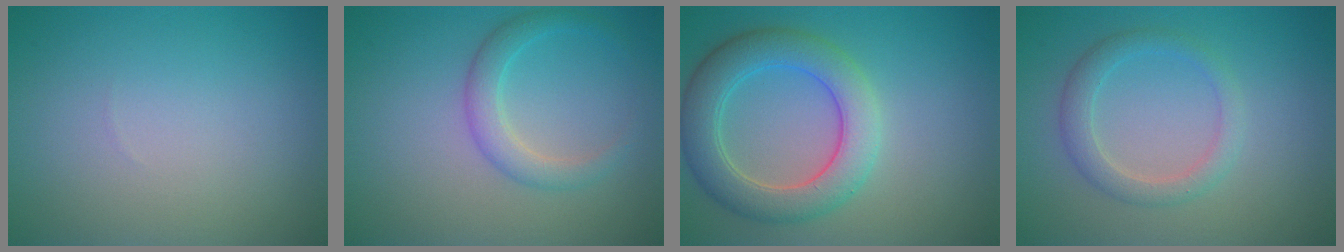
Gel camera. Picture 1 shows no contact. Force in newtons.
{"total": 2.5, "press": 2.5, "slide": 0.0}
{"total": 5.9, "press": 5.9, "slide": 0.4}
{"total": 2.5, "press": 2.5, "slide": 0.1}